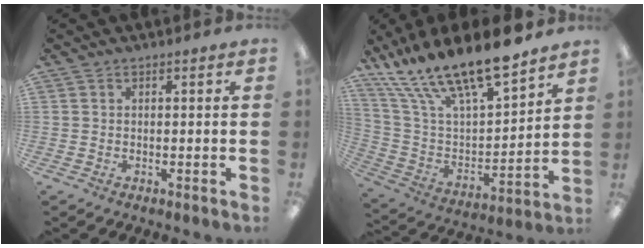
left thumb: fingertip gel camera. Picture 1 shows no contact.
{"total": 19.4, "force": [16.6, 4.7, 9.1], "torque": [-0.185, -0.120, 0.292]}